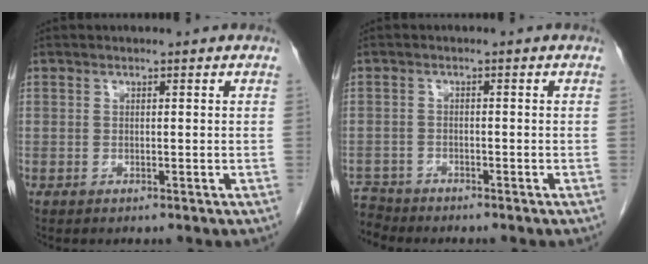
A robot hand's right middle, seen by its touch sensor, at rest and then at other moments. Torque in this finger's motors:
{"motor_torque": [-0.15, -0.07, -0.03, -0.02]}